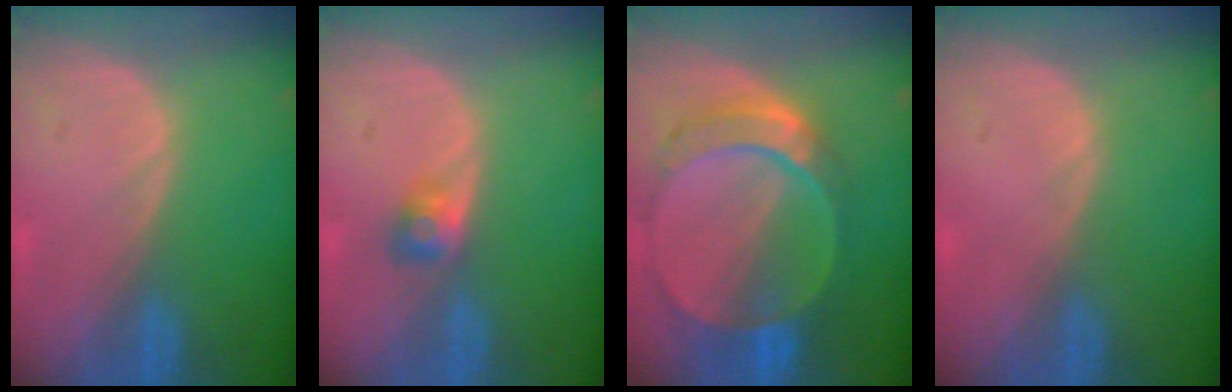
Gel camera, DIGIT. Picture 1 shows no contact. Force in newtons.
{"total": 2.5, "press": 2.4, "slide": 0.8}
{"total": 9.5, "press": 8.3, "slide": 4.6}
{"total": 0.0}